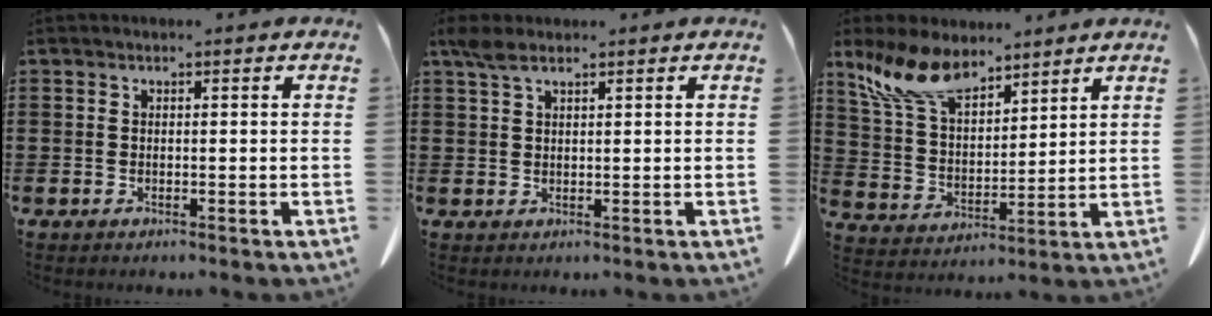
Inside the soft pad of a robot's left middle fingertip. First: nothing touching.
{"total": 2.5, "force": [1.7, 0.9, 1.6], "torque": [-0.038, 0.002, 0.032]}
{"total": 10.9, "force": [8.1, 4.5, 5.8], "torque": [-0.147, -0.017, 0.155]}